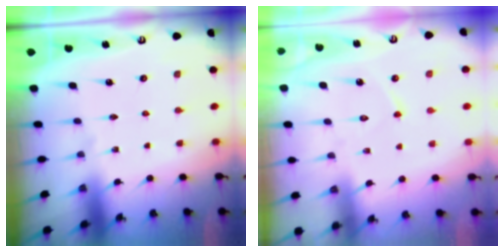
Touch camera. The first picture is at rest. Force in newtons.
{"total": 5.4, "press": 5.4, "slide": 0.4}